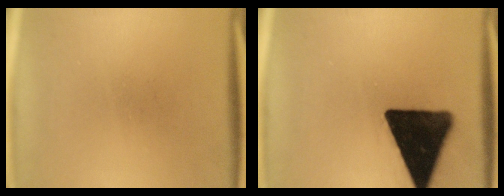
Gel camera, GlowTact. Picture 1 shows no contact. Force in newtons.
{"total": 18.1}